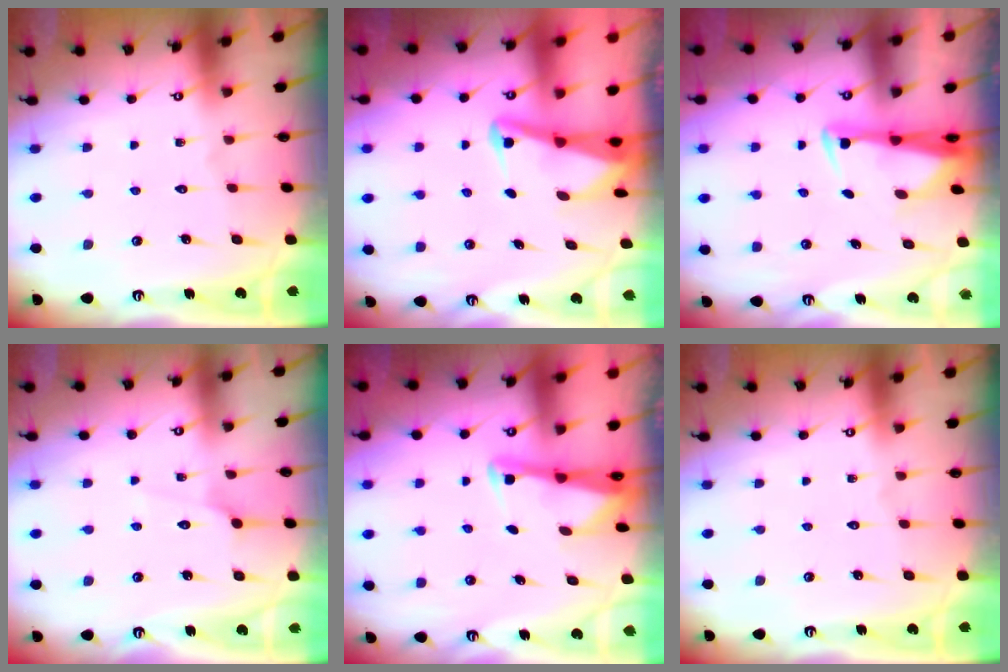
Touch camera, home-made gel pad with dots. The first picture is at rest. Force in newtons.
{"total": 3.0, "press": 2.9, "slide": 0.7}
{"total": 3.0, "press": 2.8, "slide": 0.9}
{"total": 2.8, "press": 2.7, "slide": 0.6}
{"total": 2.6, "press": 2.6, "slide": 0.3}
{"total": 0.0}